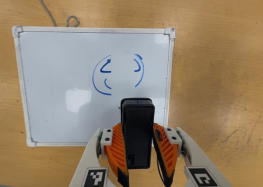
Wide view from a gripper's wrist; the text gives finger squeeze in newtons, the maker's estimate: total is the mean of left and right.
{"total": 5.3, "left": 4.1, "right": 6.4}